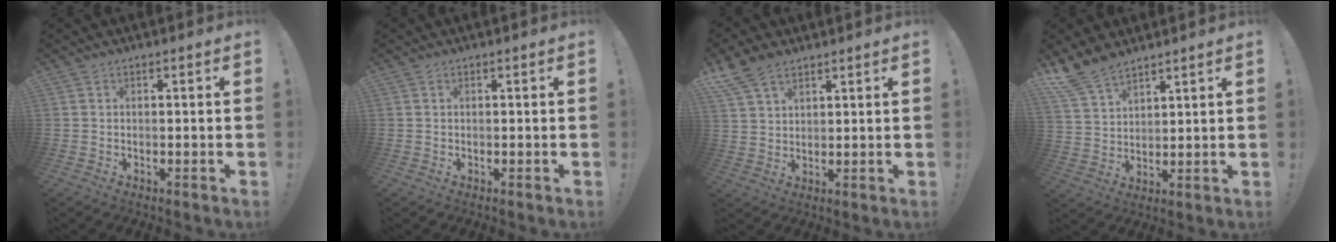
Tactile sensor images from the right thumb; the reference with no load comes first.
{"total": 0.0}
{"total": 8.5, "force": [6.2, 4.7, 3.5], "torque": [-0.068, -0.025, 0.124]}
{"total": 10.0, "force": [8.3, 4.6, 3.2], "torque": [-0.077, -0.045, 0.166]}